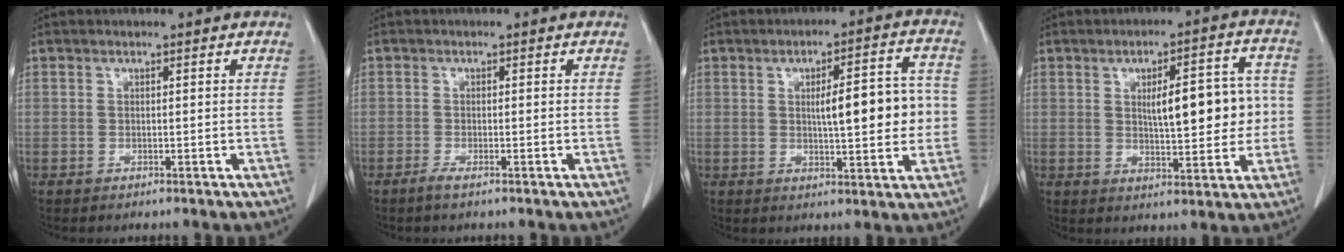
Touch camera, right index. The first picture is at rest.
{"total": 1.3, "force": [-1.0, 0.0, 0.9], "torque": [-0.020, -0.003, -0.021]}
{"total": 10.5, "force": [0.3, 2.5, 10.2], "torque": [-0.138, 0.020, 0.009]}
{"total": 11.3, "force": [0.7, 3.6, 10.7], "torque": [-0.143, 0.026, 0.019]}